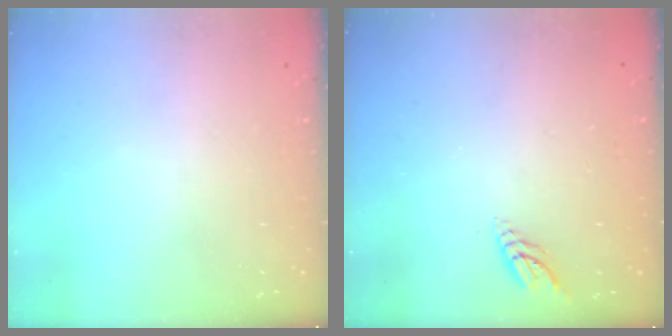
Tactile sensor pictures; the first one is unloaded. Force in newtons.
{"total": 4.7, "press": 4.6, "slide": 0.4}